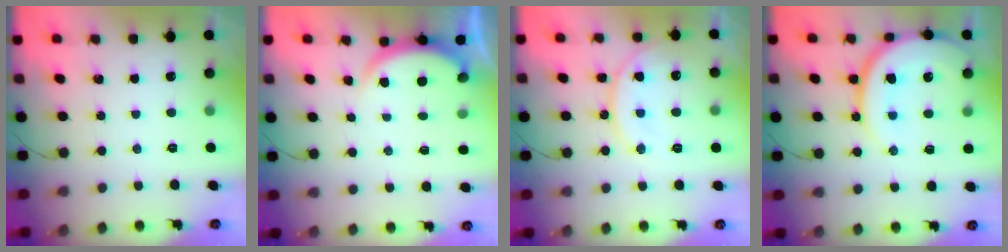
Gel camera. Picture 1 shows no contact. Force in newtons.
{"total": 2.9, "press": 2.8, "slide": 0.5}
{"total": 13.4, "press": 13.3, "slide": 1.2}
{"total": 16.4, "press": 16.3, "slide": 1.6}